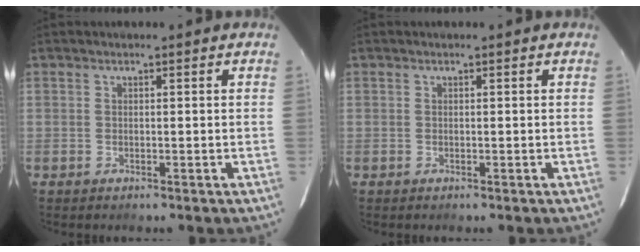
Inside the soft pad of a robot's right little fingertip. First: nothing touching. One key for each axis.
{"total": 0.0}